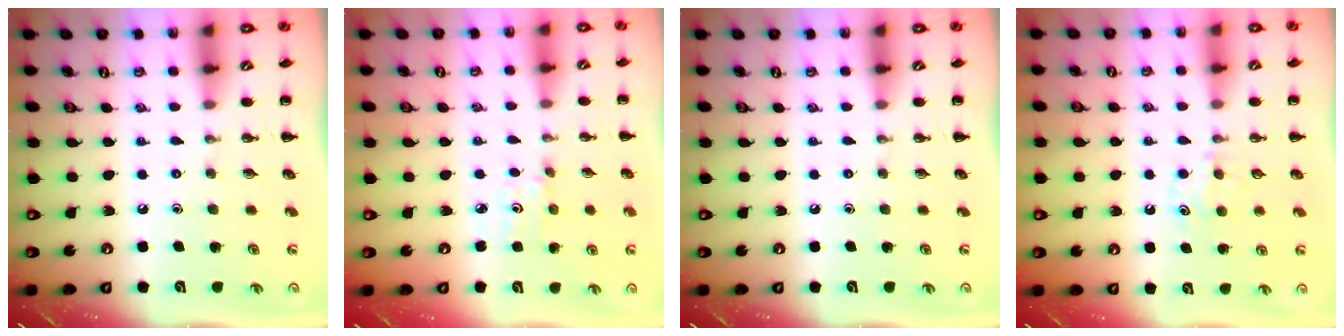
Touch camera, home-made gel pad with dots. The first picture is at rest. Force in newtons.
{"total": 3.2, "press": 3.0, "slide": 0.8}
{"total": 0.0}
{"total": 4.8, "press": 4.6, "slide": 1.3}